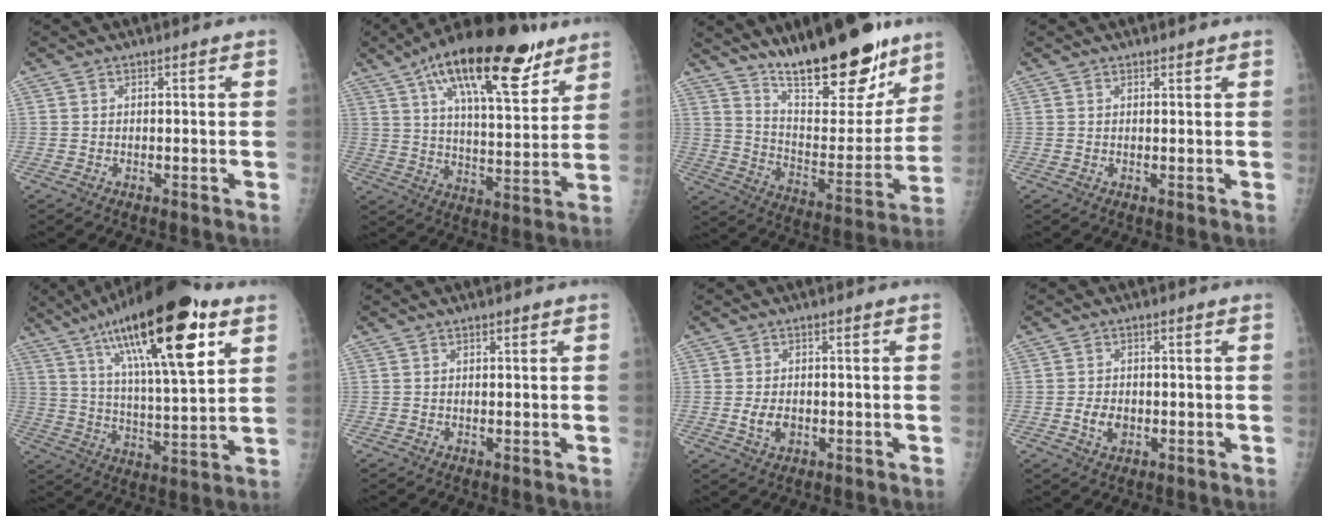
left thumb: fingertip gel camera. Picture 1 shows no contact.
{"total": 23.8, "force": [14.0, 8.6, 17.3], "torque": [-0.250, -0.039, 0.223]}
{"total": 23.5, "force": [17.0, 7.2, 14.5], "torque": [-0.173, -0.098, 0.275]}
{"total": 0.7, "force": [0.6, 0.2, 0.3], "torque": [-0.004, -0.004, 0.011]}
{"total": 24.9, "force": [12.4, 6.9, 20.5], "torque": [-0.318, -0.028, 0.205]}
{"total": 0.7, "force": [0.4, 0.2, 0.5], "torque": [-0.008, -0.001, 0.007]}
{"total": 3.5, "force": [-0.6, 2.4, 2.5], "torque": [-0.041, -0.001, -0.006]}
{"total": 3.5, "force": [-0.7, 2.5, 2.3], "torque": [-0.035, 0.001, -0.008]}